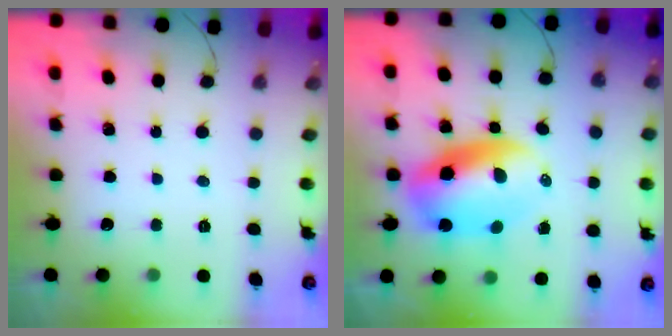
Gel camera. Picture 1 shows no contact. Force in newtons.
{"total": 11.9, "press": 11.5, "slide": 3.0}